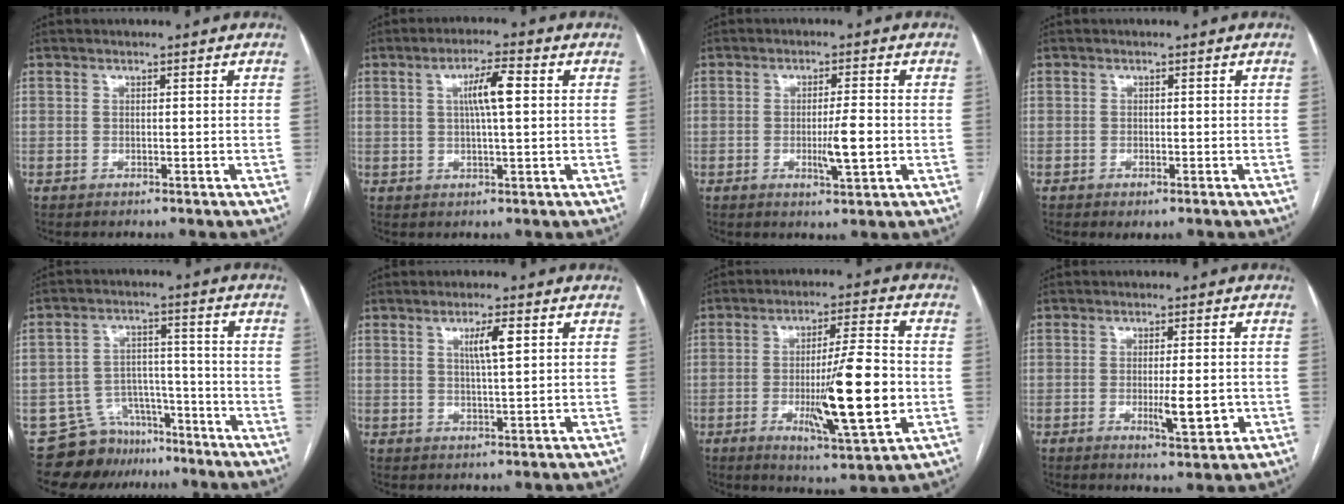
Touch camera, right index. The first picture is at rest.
{"total": 5.5, "force": [1.2, 0.5, 5.3], "torque": [-0.097, 0.008, 0.021]}
{"total": 5.1, "force": [-1.0, 0.4, 4.9], "torque": [-0.085, -0.007, -0.013]}
{"total": 0.9, "force": [-0.5, 0.3, 0.7], "torque": [-0.009, 0.000, -0.004]}
{"total": 8.6, "force": [-7.0, 5.0, 0.1], "torque": [0.009, 0.046, -0.109]}
{"total": 4.0, "force": [1.5, 0.2, 3.7], "torque": [-0.063, 0.000, 0.025]}
{"total": 14.9, "force": [-2.7, 1.2, 14.6], "torque": [-0.237, -0.017, -0.042]}
{"total": 5.8, "force": [-1.3, 0.9, 5.5], "torque": [-0.090, -0.009, -0.016]}